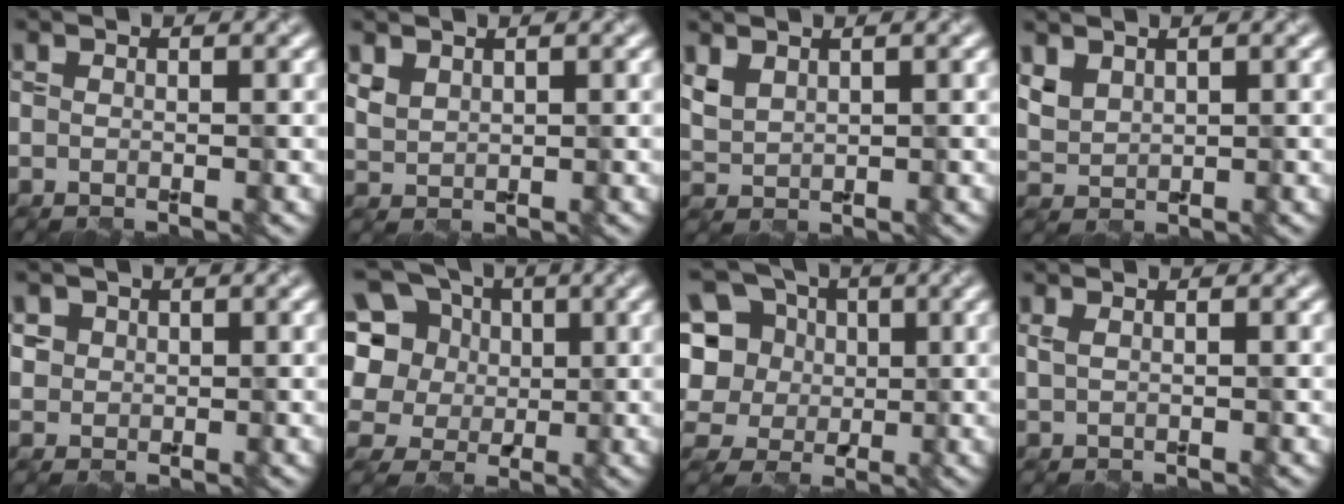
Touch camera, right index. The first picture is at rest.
{"total": 1.6, "force": [1.2, 0.8, 0.6], "torque": [-0.016, 0.000, 0.031]}
{"total": 1.8, "force": [1.3, 0.9, 0.9], "torque": [-0.025, 0.002, 0.035]}
{"total": 2.1, "force": [1.4, 1.2, 0.9], "torque": [-0.024, 0.001, 0.036]}
{"total": 1.7, "force": [0.7, 1.5, 0.3], "torque": [-0.013, -0.003, 0.032]}
{"total": 10.7, "force": [3.5, 8.6, 5.4], "torque": [-0.130, 0.032, 0.032]}
{"total": 10.0, "force": [2.8, 8.5, 4.5], "torque": [-0.111, 0.028, 0.030]}
{"total": 1.1, "force": [0.7, 0.5, 0.8], "torque": [-0.014, -0.003, 0.013]}